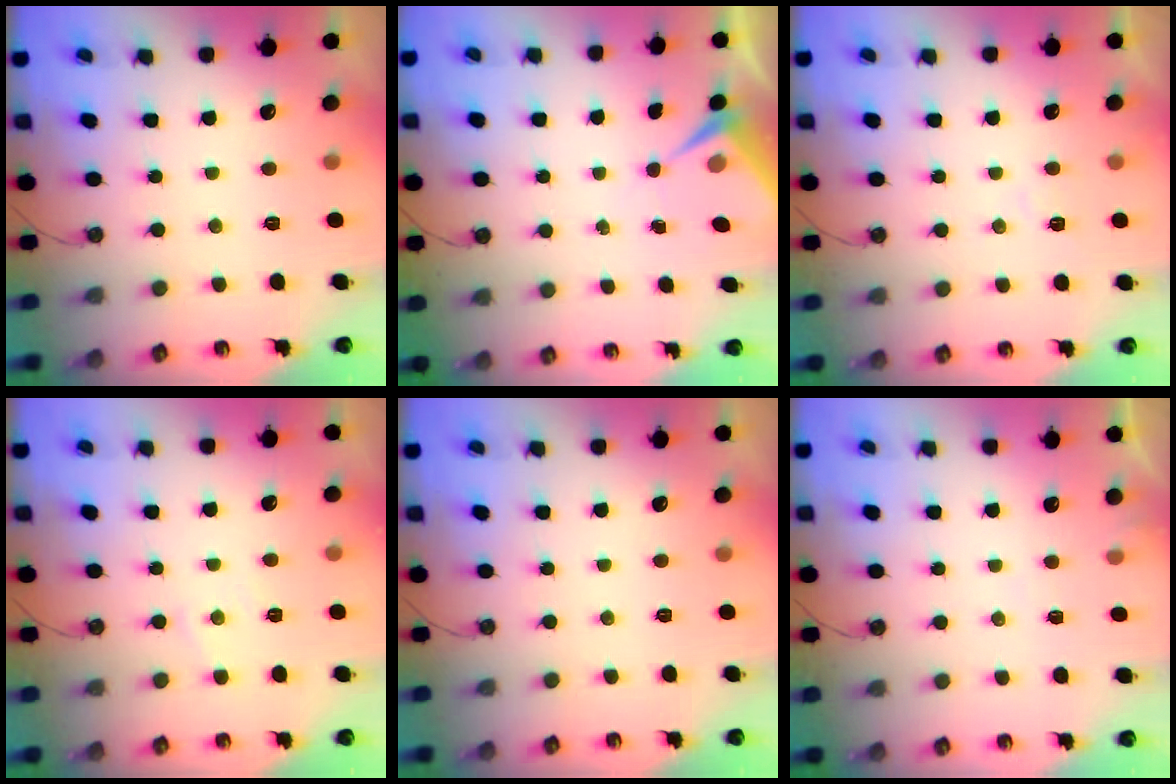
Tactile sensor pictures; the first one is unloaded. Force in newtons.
{"total": 6.0, "press": 6.0, "slide": 0.7}
{"total": 5.4, "press": 5.4, "slide": 0.8}
{"total": 3.8, "press": 3.7, "slide": 0.6}
{"total": 0.0}
{"total": 4.2, "press": 4.1, "slide": 0.6}